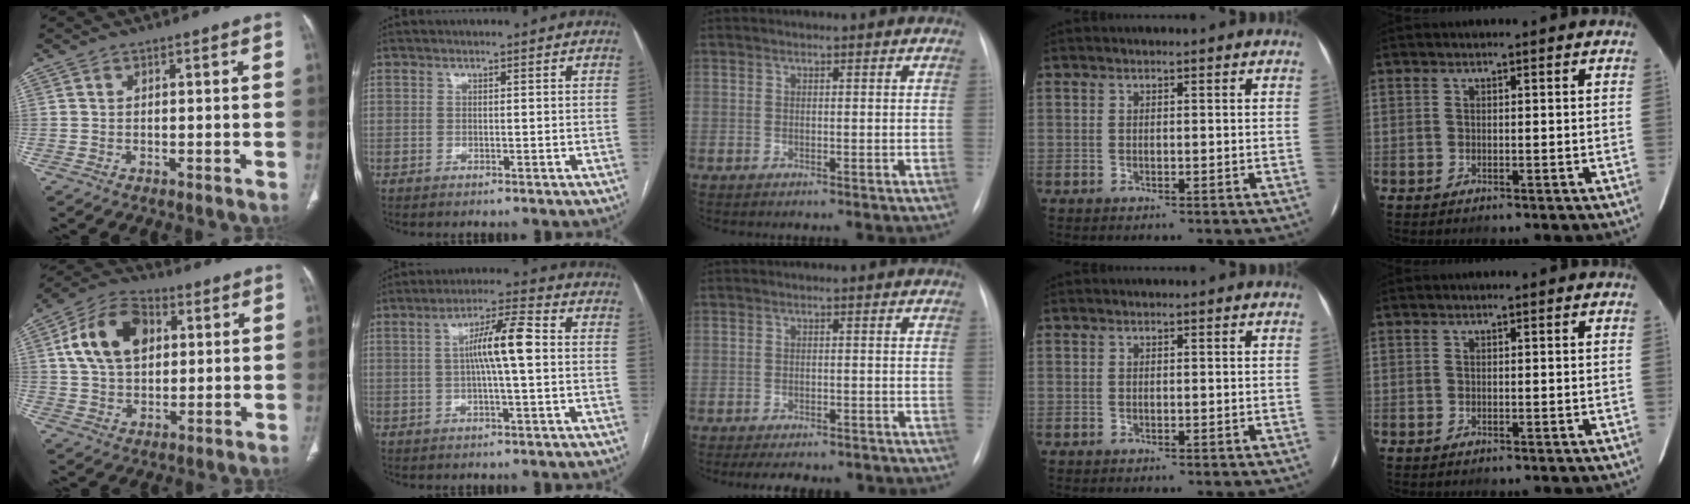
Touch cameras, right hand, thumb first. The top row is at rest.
{"thumb": {"total": 14.6, "force": [3.7, 9.8, 10.2], "torque": [-0.165, 0.010, 0.062]}, "index": {"total": 8.0, "force": [0.5, 0.6, 7.9], "torque": [-0.143, 0.016, 0.004]}, "middle": {"total": 8.7, "force": [-7.4, 3.0, 3.4], "torque": [-0.045, 0.003, -0.086]}}